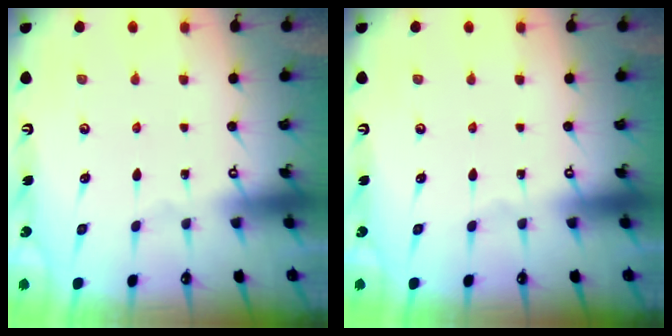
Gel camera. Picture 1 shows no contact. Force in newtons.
{"total": 0.0}